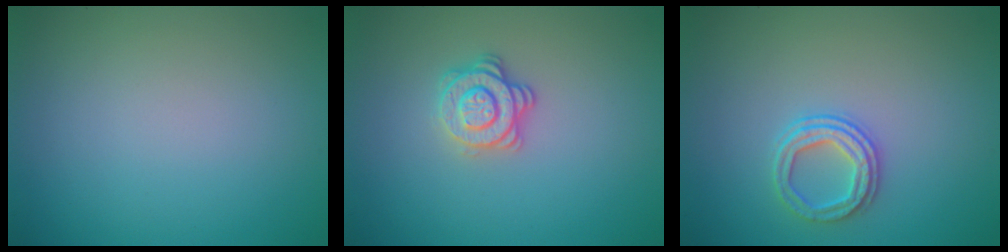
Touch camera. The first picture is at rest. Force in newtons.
{"total": 2.8, "press": 2.5, "slide": 1.2}
{"total": 2.5, "press": 2.3, "slide": 1.0}